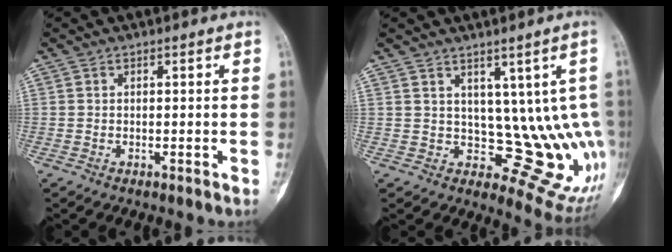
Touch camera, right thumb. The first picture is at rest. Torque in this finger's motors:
{"motor_torque": [-0.27, 0.29, -0.05, 0.04, -0.07]}